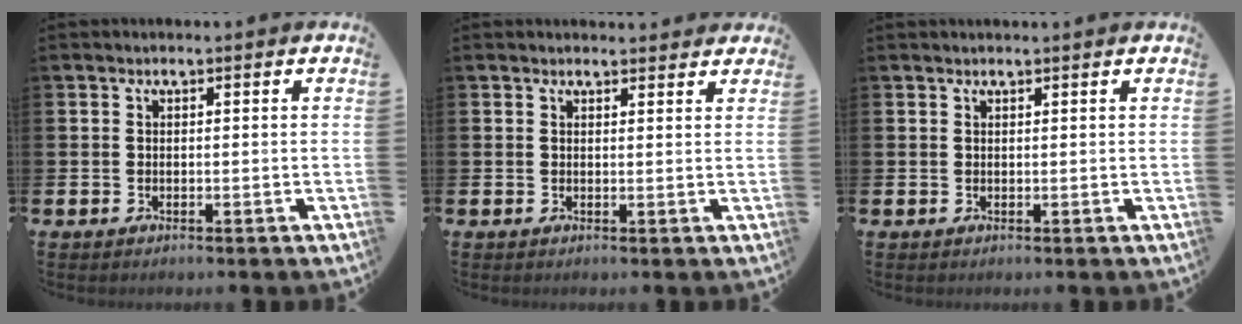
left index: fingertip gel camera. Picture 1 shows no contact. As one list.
[{"total": 1.5, "force": [1.5, 0.3, 0.0], "torque": [0.013, -0.007, 0.024]}, {"total": 0.6, "force": [0.6, -0.1, 0.1], "torque": [-0.001, -0.002, 0.011]}]